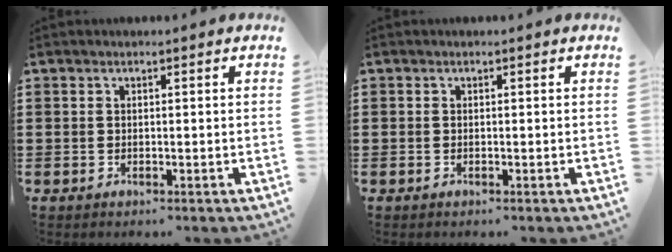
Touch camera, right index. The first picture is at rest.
{"total": 0.0}